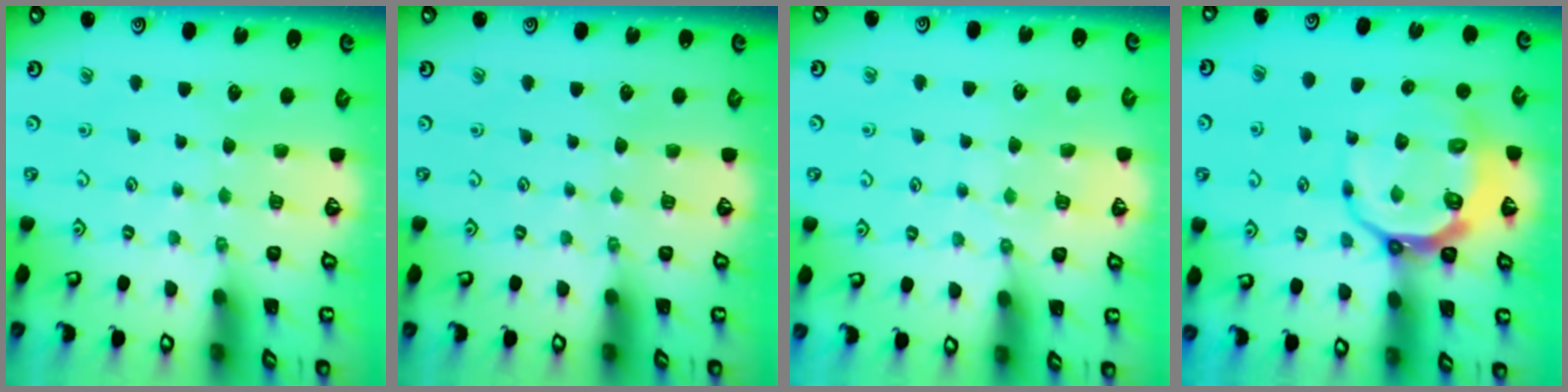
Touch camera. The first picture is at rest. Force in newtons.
{"total": 0.0}
{"total": 4.0, "press": 3.9, "slide": 0.5}
{"total": 10.2, "press": 9.5, "slide": 3.7}